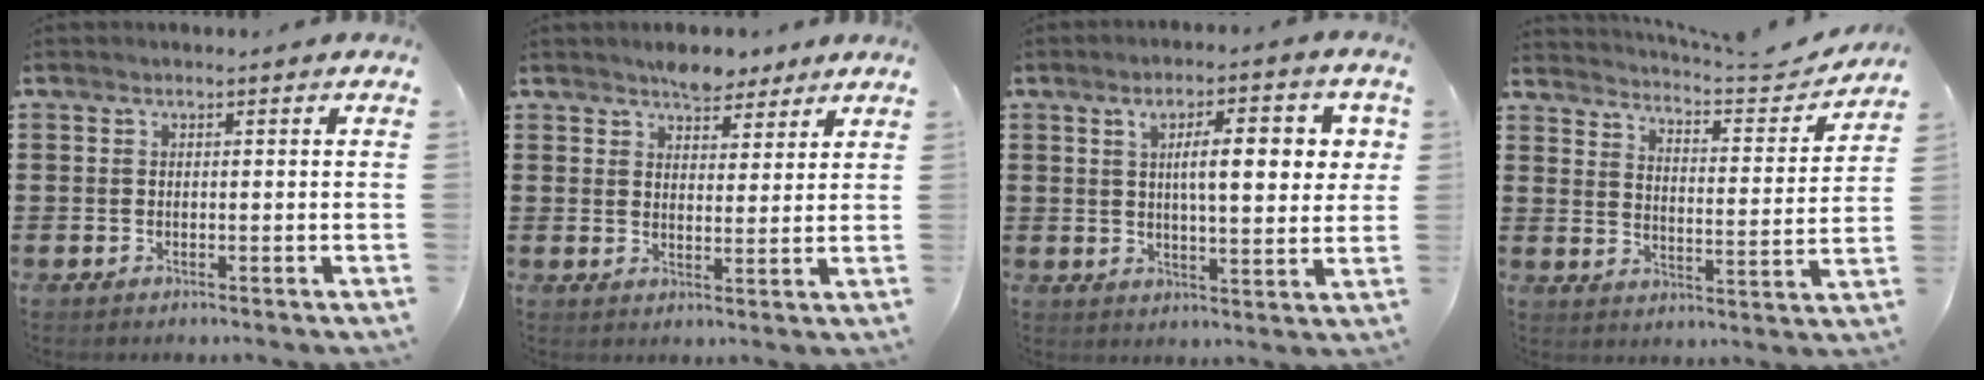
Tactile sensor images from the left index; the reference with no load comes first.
{"total": 4.4, "force": [4.0, 1.8, 0.7], "torque": [-0.016, -0.005, 0.074]}
{"total": 8.5, "force": [2.3, 2.6, 7.8], "torque": [-0.121, -0.003, 0.028]}
{"total": 3.7, "force": [3.6, 0.1, 0.9], "torque": [-0.034, -0.030, 0.052]}